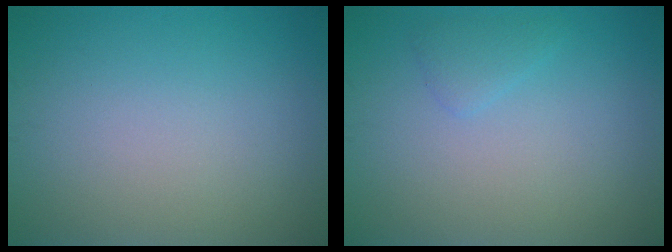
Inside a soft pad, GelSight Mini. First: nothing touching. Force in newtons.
{"total": 1.1, "press": 1.1, "slide": 0.1}